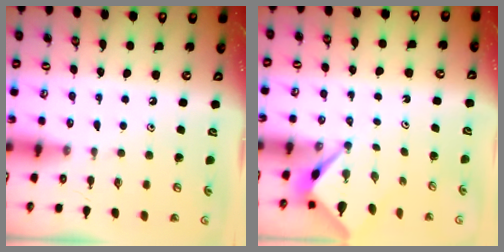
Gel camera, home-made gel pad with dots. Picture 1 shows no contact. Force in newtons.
{"total": 2.6, "press": 2.6, "slide": 0.2}